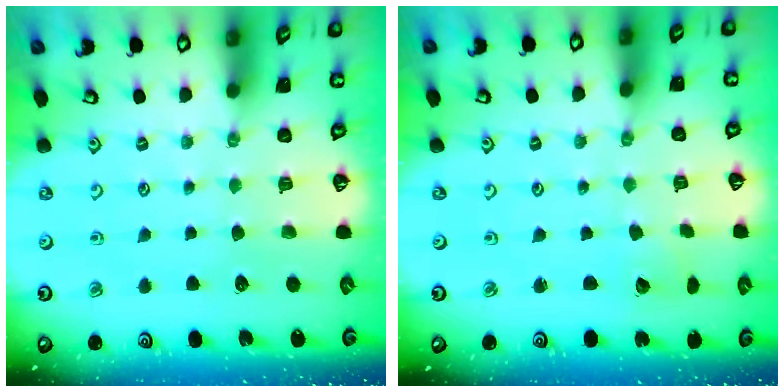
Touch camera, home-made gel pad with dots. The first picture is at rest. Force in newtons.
{"total": 2.6, "press": 2.6, "slide": 0.1}